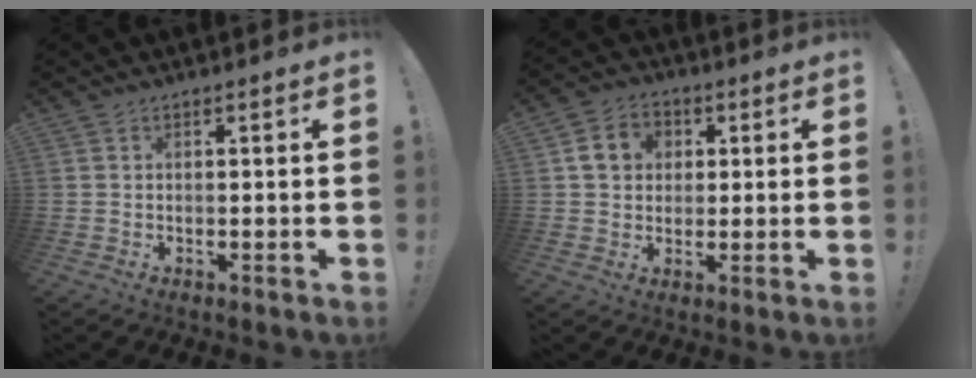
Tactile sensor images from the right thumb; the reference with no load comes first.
{"total": 8.8, "force": [2.0, 7.6, 4.0], "torque": [-0.062, 0.009, 0.044]}